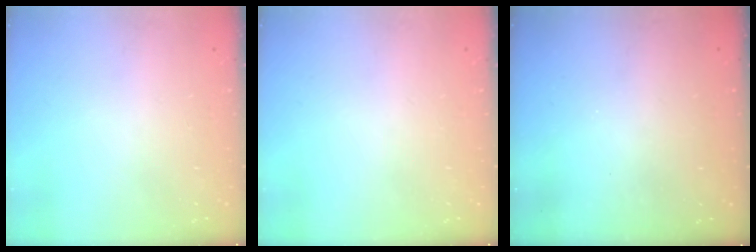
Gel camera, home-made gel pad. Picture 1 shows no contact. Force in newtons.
{"total": 0.0}
{"total": 3.2, "press": 3.2, "slide": 0.1}